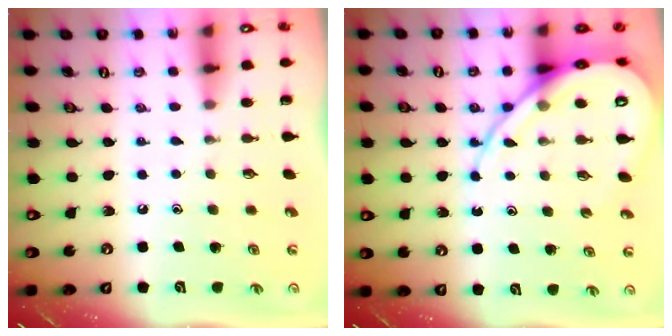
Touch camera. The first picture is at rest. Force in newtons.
{"total": 13.2, "press": 13.1, "slide": 1.3}